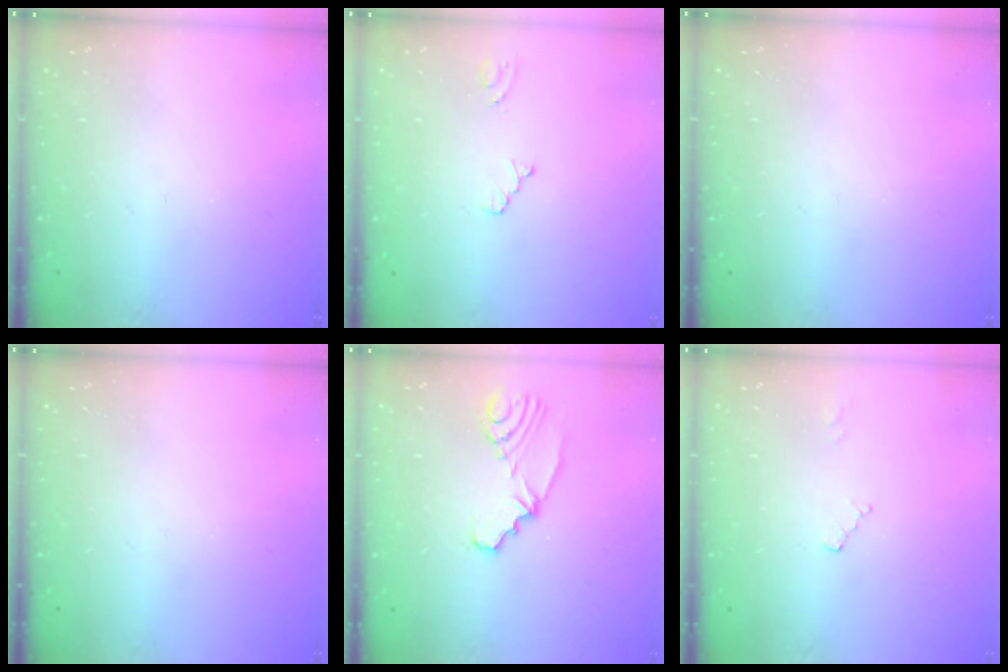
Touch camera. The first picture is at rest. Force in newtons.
{"total": 2.2, "press": 2.2, "slide": 0.4}
{"total": 0.0}
{"total": 0.0}
{"total": 5.3, "press": 3.4, "slide": 4.1}
{"total": 2.6, "press": 2.6, "slide": 0.3}